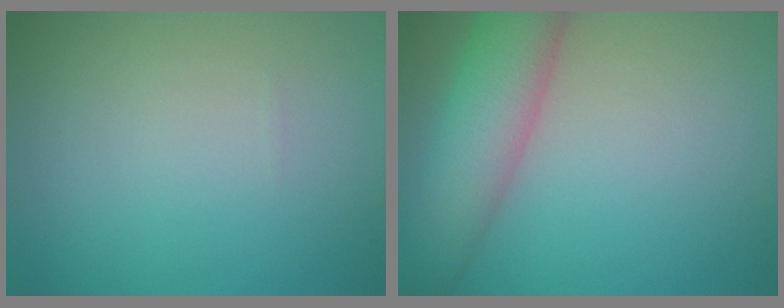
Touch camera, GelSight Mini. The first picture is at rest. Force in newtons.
{"total": 6.8, "press": 6.8, "slide": 0.4}